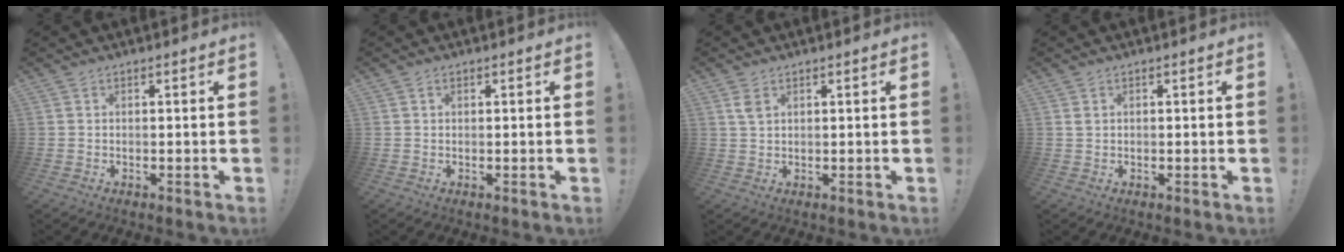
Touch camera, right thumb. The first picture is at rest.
{"total": 0.6, "force": [0.3, 0.5, 0.2], "torque": [-0.006, 0.004, 0.006]}
{"total": 3.1, "force": [1.5, 1.6, 2.2], "torque": [-0.032, -0.003, 0.025]}
{"total": 0.8, "force": [0.3, 0.5, 0.5], "torque": [-0.018, 0.007, 0.006]}